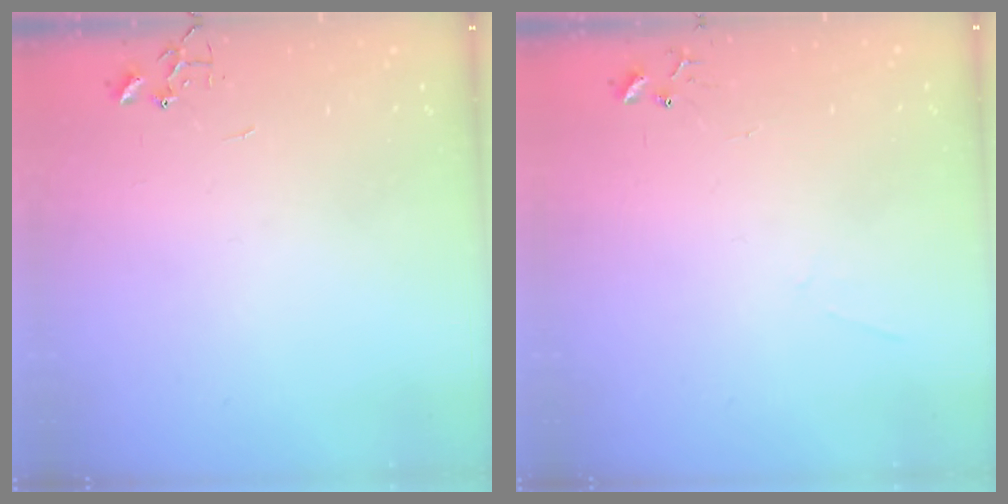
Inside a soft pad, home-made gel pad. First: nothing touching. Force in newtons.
{"total": 4.4, "press": 4.4, "slide": 0.4}